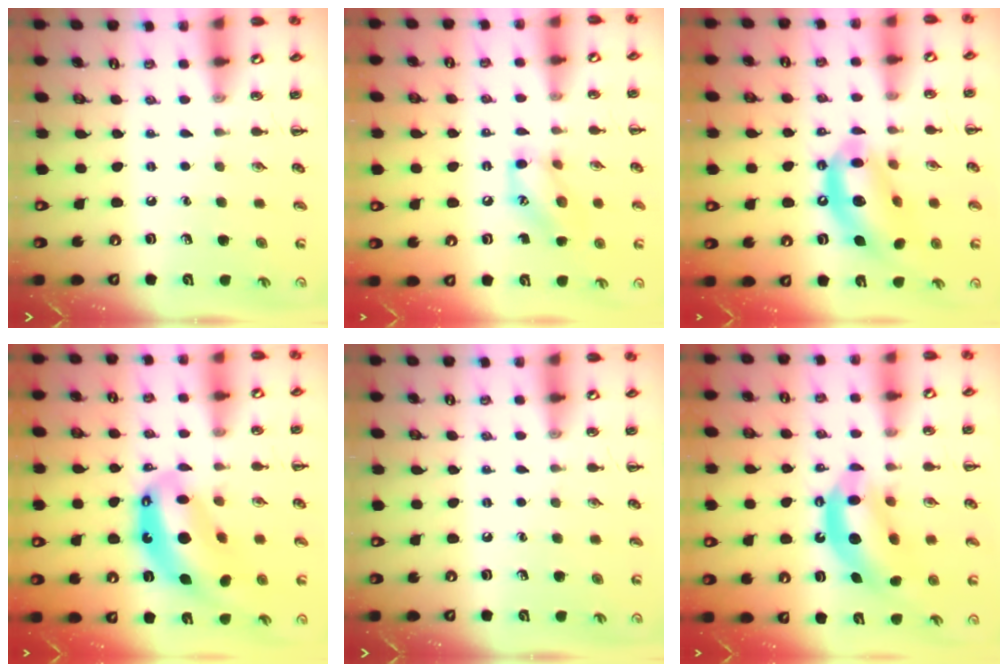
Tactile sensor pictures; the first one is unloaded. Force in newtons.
{"total": 10.9, "press": 10.8, "slide": 1.2}
{"total": 14.0, "press": 13.6, "slide": 3.6}
{"total": 14.5, "press": 13.9, "slide": 4.1}
{"total": 0.0}
{"total": 12.6, "press": 12.2, "slide": 3.2}